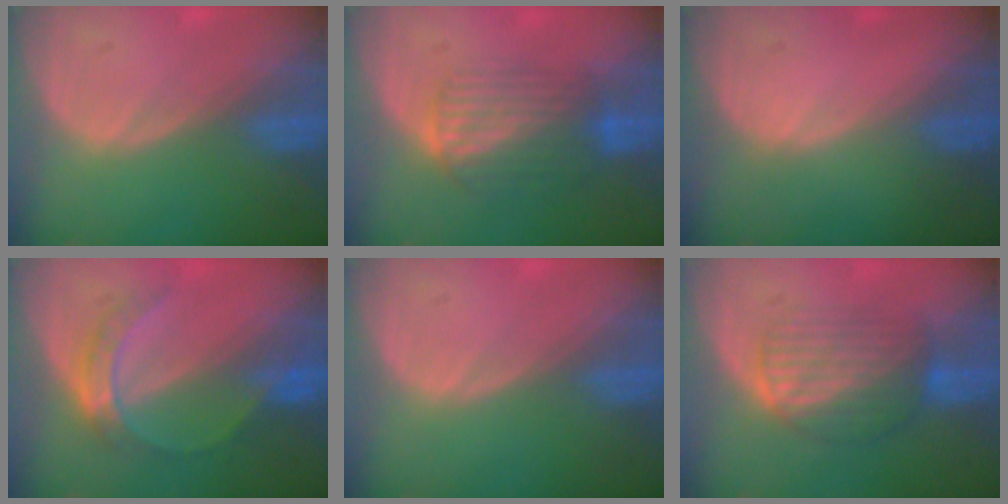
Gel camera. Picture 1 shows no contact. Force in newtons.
{"total": 6.7, "press": 6.1, "slide": 2.8}
{"total": 0.6, "press": 0.1, "slide": 0.6}
{"total": 5.0, "press": 4.7, "slide": 1.5}
{"total": 0.0}
{"total": 6.5, "press": 6.3, "slide": 1.7}